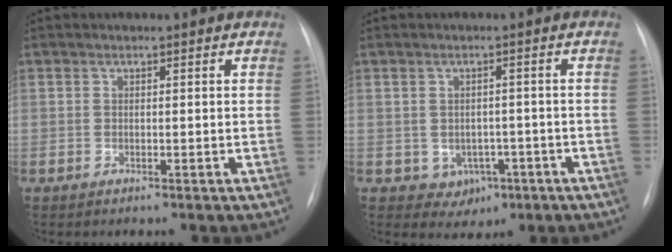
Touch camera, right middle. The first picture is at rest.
{"total": 4.4, "force": [-1.7, 3.7, 1.7], "torque": [-0.018, 0.011, -0.007]}